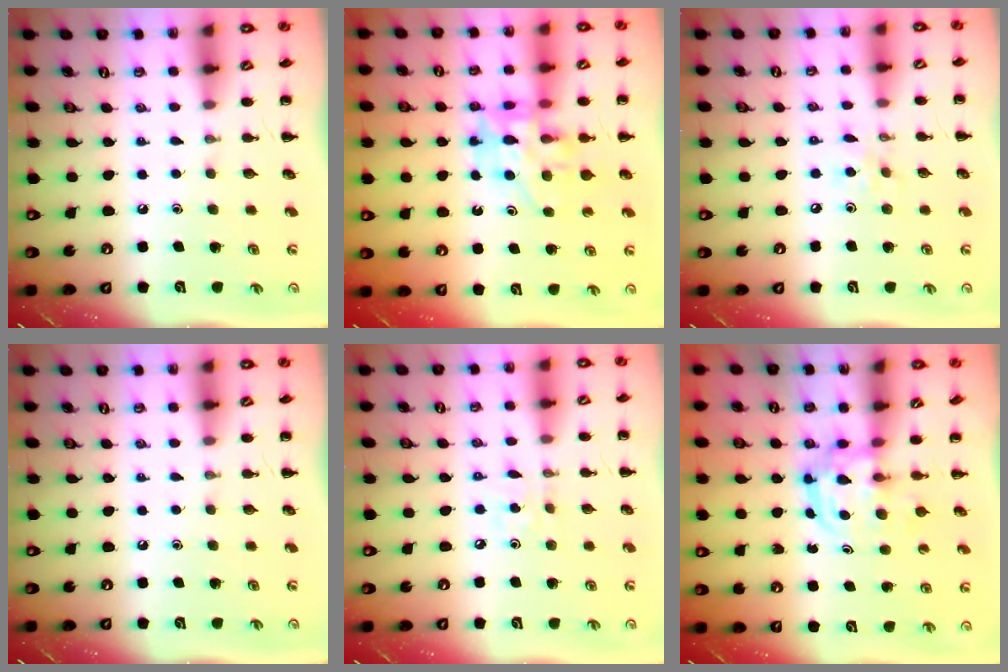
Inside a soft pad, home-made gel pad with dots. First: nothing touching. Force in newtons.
{"total": 12.3, "press": 11.9, "slide": 3.2}
{"total": 3.7, "press": 3.6, "slide": 0.8}
{"total": 0.0}
{"total": 2.6, "press": 2.5, "slide": 0.8}
{"total": 3.1, "press": 3.1, "slide": 0.4}